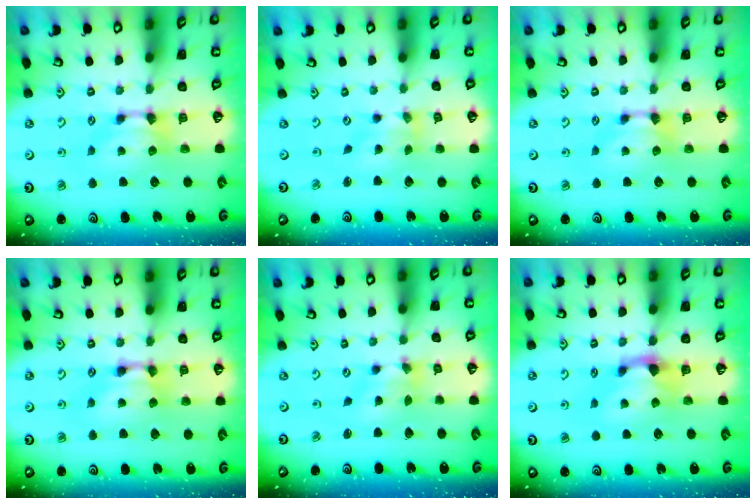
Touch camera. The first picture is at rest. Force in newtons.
{"total": 1.0, "press": 0.2, "slide": 0.9}
{"total": 0.0}
{"total": 2.2, "press": 2.2, "slide": 0.1}
{"total": 2.8, "press": 2.4, "slide": 1.5}
{"total": 1.4, "press": 0.6, "slide": 1.2}